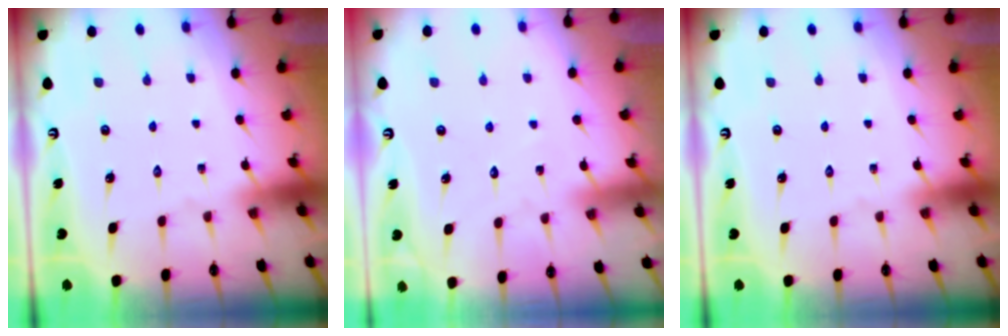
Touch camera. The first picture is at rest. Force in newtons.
{"total": 3.8, "press": 3.7, "slide": 0.4}
{"total": 0.0}